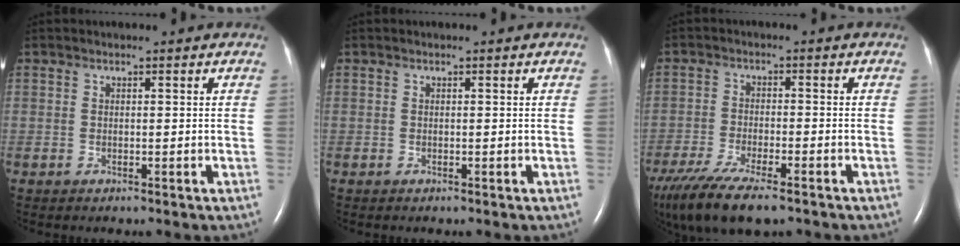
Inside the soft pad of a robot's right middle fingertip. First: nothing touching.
{"total": 0.0}
{"total": 14.4, "force": [-10.7, 3.5, 9.0], "torque": [-0.195, -0.035, -0.177]}